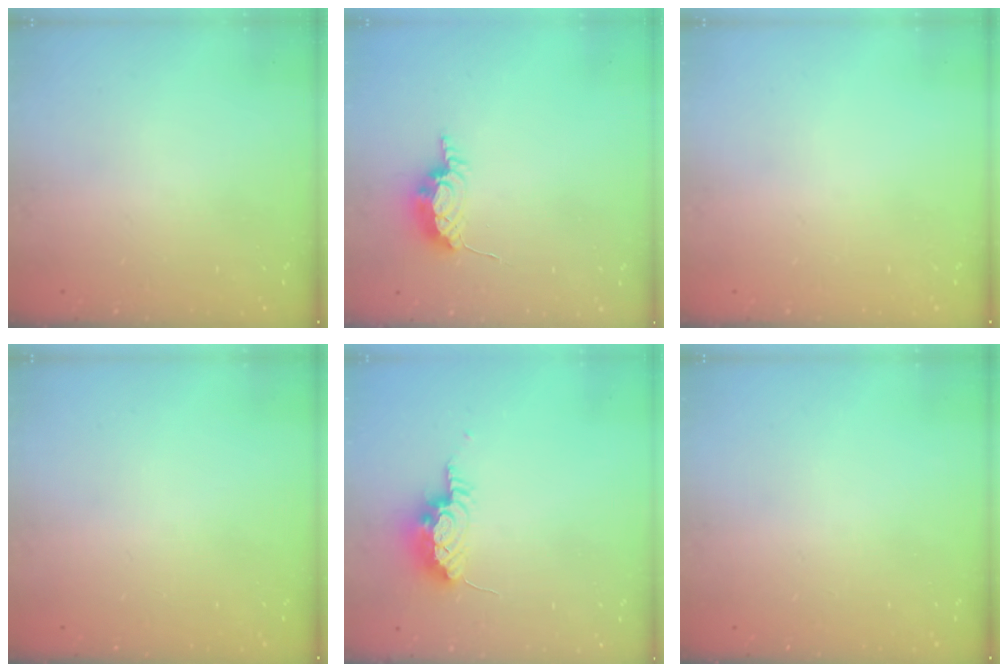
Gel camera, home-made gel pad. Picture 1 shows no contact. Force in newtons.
{"total": 7.3, "press": 7.3, "slide": 0.4}
{"total": 0.0}
{"total": 0.0}
{"total": 8.5, "press": 8.3, "slide": 1.9}
{"total": 0.0}